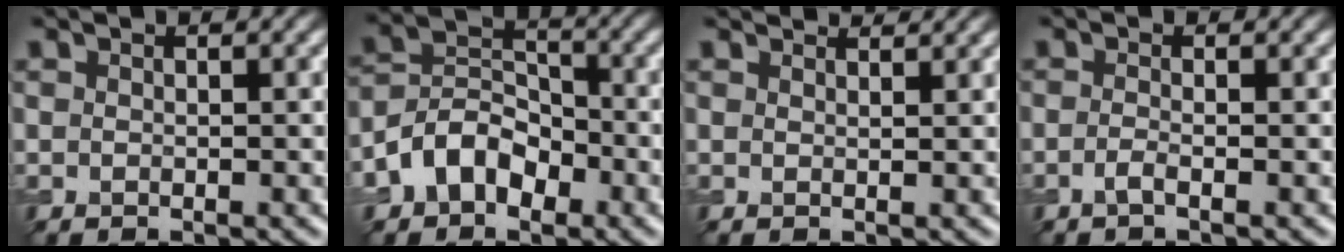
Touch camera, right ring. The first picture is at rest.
{"total": 5.2, "force": [-2.7, 3.6, 2.7], "torque": [-0.045, 0.005, -0.060]}
{"total": 2.7, "force": [2.4, 0.6, 1.0], "torque": [-0.003, 0.005, 0.015]}
{"total": 1.2, "force": [-0.5, 0.3, 1.0], "torque": [-0.019, -0.002, -0.014]}